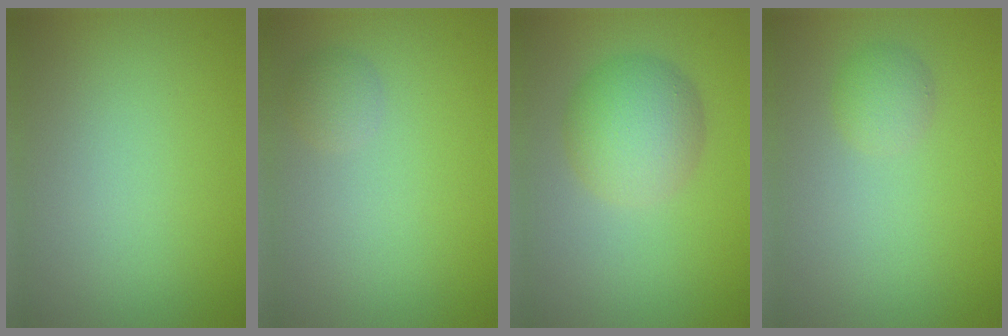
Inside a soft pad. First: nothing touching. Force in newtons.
{"total": 1.3, "press": 1.3, "slide": 0.0}
{"total": 5.1, "press": 5.1, "slide": 0.3}
{"total": 1.6, "press": 1.6, "slide": 0.1}